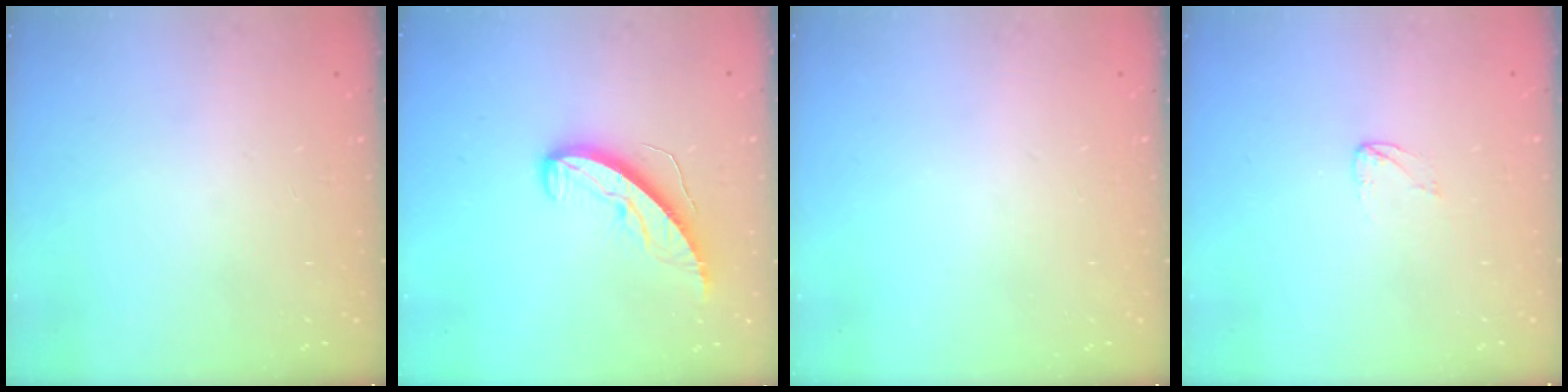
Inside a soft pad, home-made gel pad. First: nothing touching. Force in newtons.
{"total": 8.8, "press": 8.8, "slide": 0.8}
{"total": 0.0}
{"total": 2.7, "press": 2.7, "slide": 0.2}